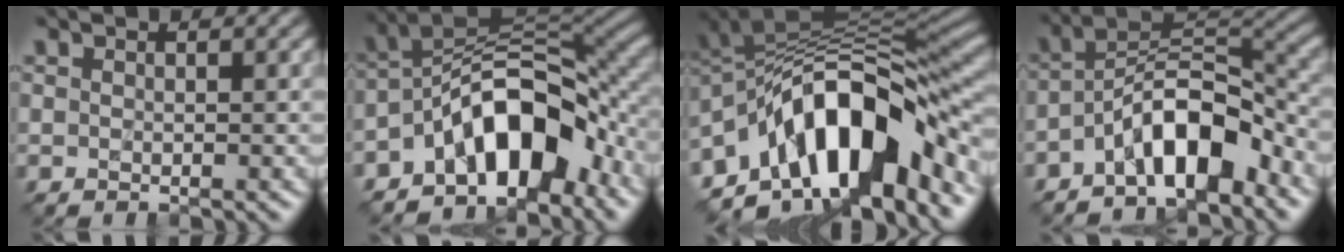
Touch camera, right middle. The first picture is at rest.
{"total": 9.9, "force": [-5.0, 4.7, 7.1], "torque": [-0.089, 0.020, -0.100]}
{"total": 13.8, "force": [-5.4, 6.6, 10.8], "torque": [-0.161, 0.016, -0.105]}
{"total": 7.5, "force": [-4.3, 2.9, 5.4], "torque": [-0.080, 0.012, -0.084]}